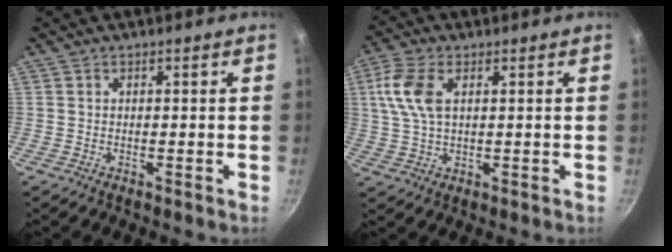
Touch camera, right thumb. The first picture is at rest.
{"total": 8.6, "force": [2.3, 4.7, 6.8], "torque": [-0.144, 0.008, 0.044]}